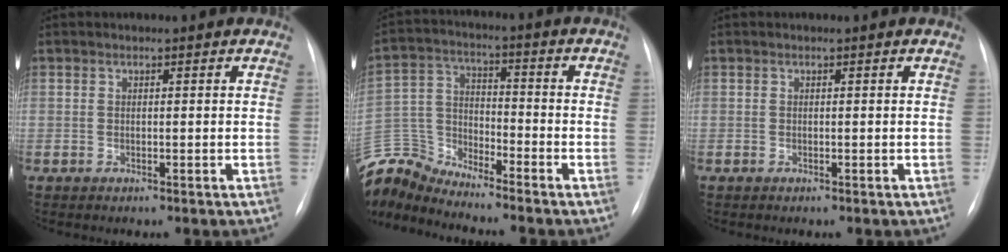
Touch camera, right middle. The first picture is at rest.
{"total": 10.2, "force": [-10.2, 0.2, -0.2], "torque": [-0.005, 0.033, -0.205]}
{"total": 0.0}